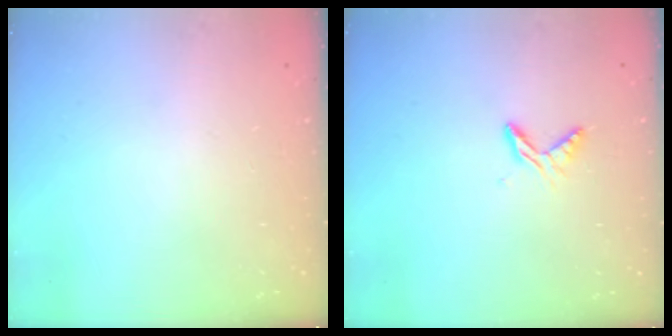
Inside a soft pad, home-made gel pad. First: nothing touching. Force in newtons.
{"total": 5.7, "press": 5.6, "slide": 0.5}